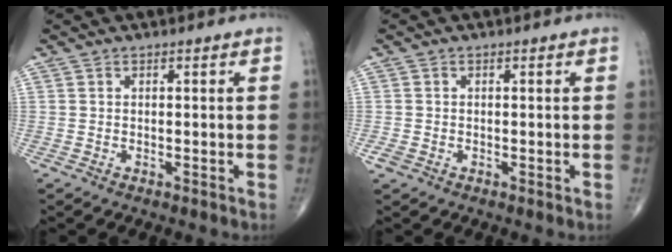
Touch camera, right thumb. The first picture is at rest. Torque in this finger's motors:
{"motor_torque": [2.65, 2.36, 0.00, -0.07, -0.01]}